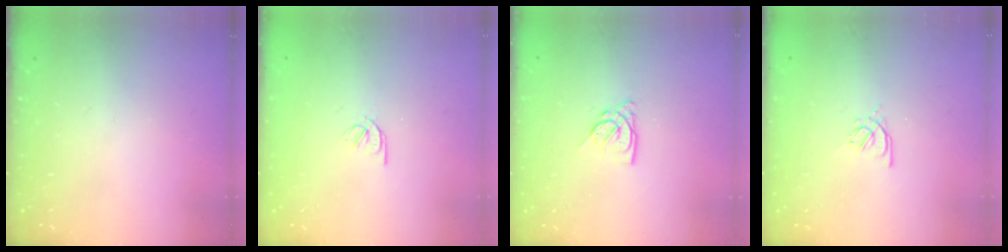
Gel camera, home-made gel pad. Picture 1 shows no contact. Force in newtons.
{"total": 1.6, "press": 1.6, "slide": 0.3}
{"total": 5.6, "press": 5.6, "slide": 0.5}
{"total": 2.9, "press": 2.8, "slide": 0.8}